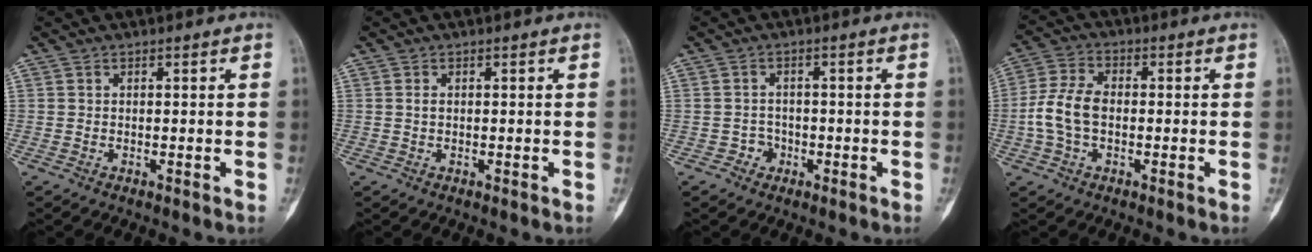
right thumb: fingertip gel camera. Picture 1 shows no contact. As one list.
[{"total": 0.9, "force": [0.2, 0.5, 0.7], "torque": [-0.011, 0.004, 0.004]}, {"total": 2.2, "force": [-1.1, 1.9, 0.2], "torque": [0.011, 0.011, -0.023]}, {"total": 8.0, "force": [-1.0, 4.9, 6.3], "torque": [-0.139, 0.022, -0.024]}]